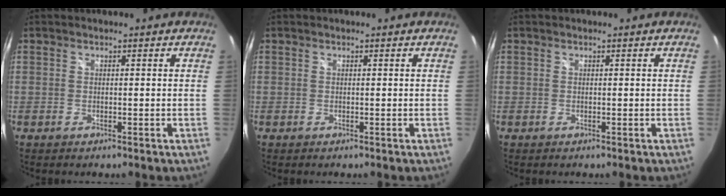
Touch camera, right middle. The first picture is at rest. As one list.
[{"total": 0.0}, {"total": 0.0}]